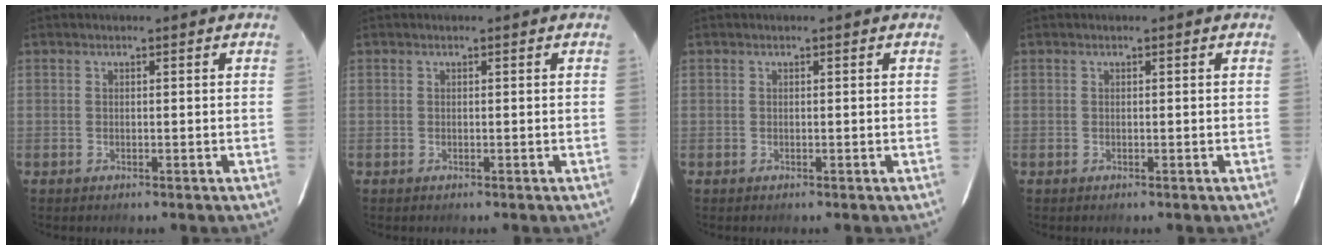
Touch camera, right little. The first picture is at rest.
{"total": 0.0}
{"total": 0.0}
{"total": 0.0}